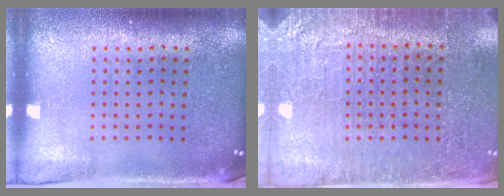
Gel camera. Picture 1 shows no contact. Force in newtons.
{"total": 2.9, "press": 2.9, "slide": 0.4}